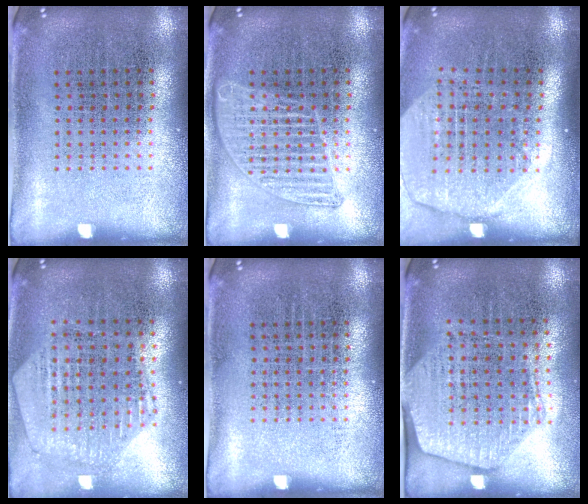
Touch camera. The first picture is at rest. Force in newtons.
{"total": 2.1, "press": 2.1, "slide": 0.3}
{"total": 2.0, "press": 1.8, "slide": 1.0}
{"total": 1.1, "press": 1.1, "slide": 0.3}
{"total": 0.0}
{"total": 1.7, "press": 1.5, "slide": 0.8}